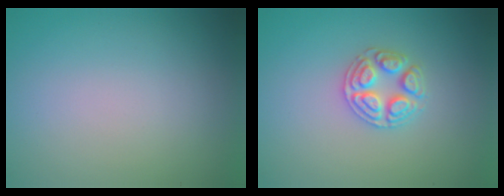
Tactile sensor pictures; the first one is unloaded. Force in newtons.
{"total": 2.5, "press": 2.5, "slide": 0.4}